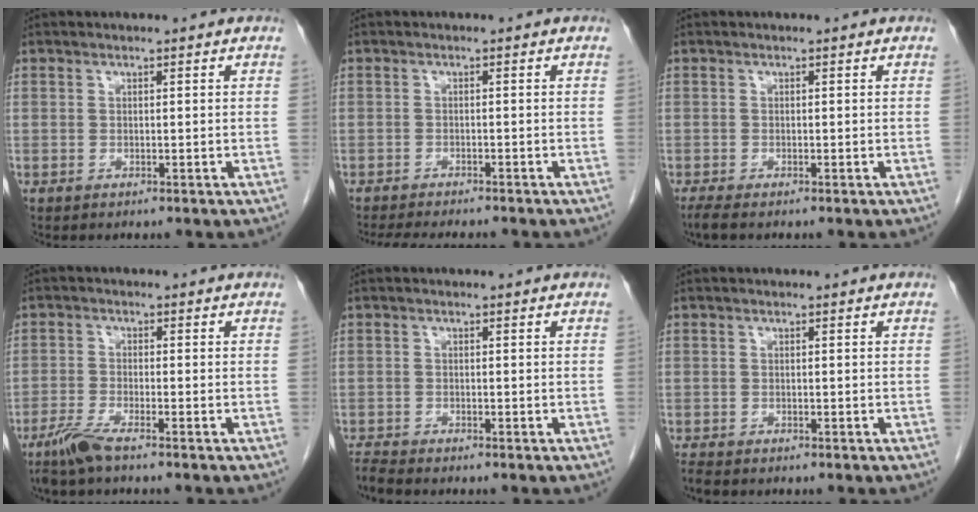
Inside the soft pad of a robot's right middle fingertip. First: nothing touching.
{"total": 9.0, "force": [-8.0, 1.5, 3.8], "torque": [-0.056, -0.014, -0.113]}
{"total": 1.4, "force": [-1.2, 0.0, 0.8], "torque": [-0.022, -0.007, -0.022]}
{"total": 3.9, "force": [-3.0, 0.1, 2.4], "torque": [-0.059, -0.010, -0.065]}
{"total": 1.8, "force": [-1.8, -0.5, 0.1], "torque": [-0.009, -0.011, -0.036]}
{"total": 1.6, "force": [-1.4, 0.3, 0.6], "torque": [-0.018, -0.006, -0.022]}